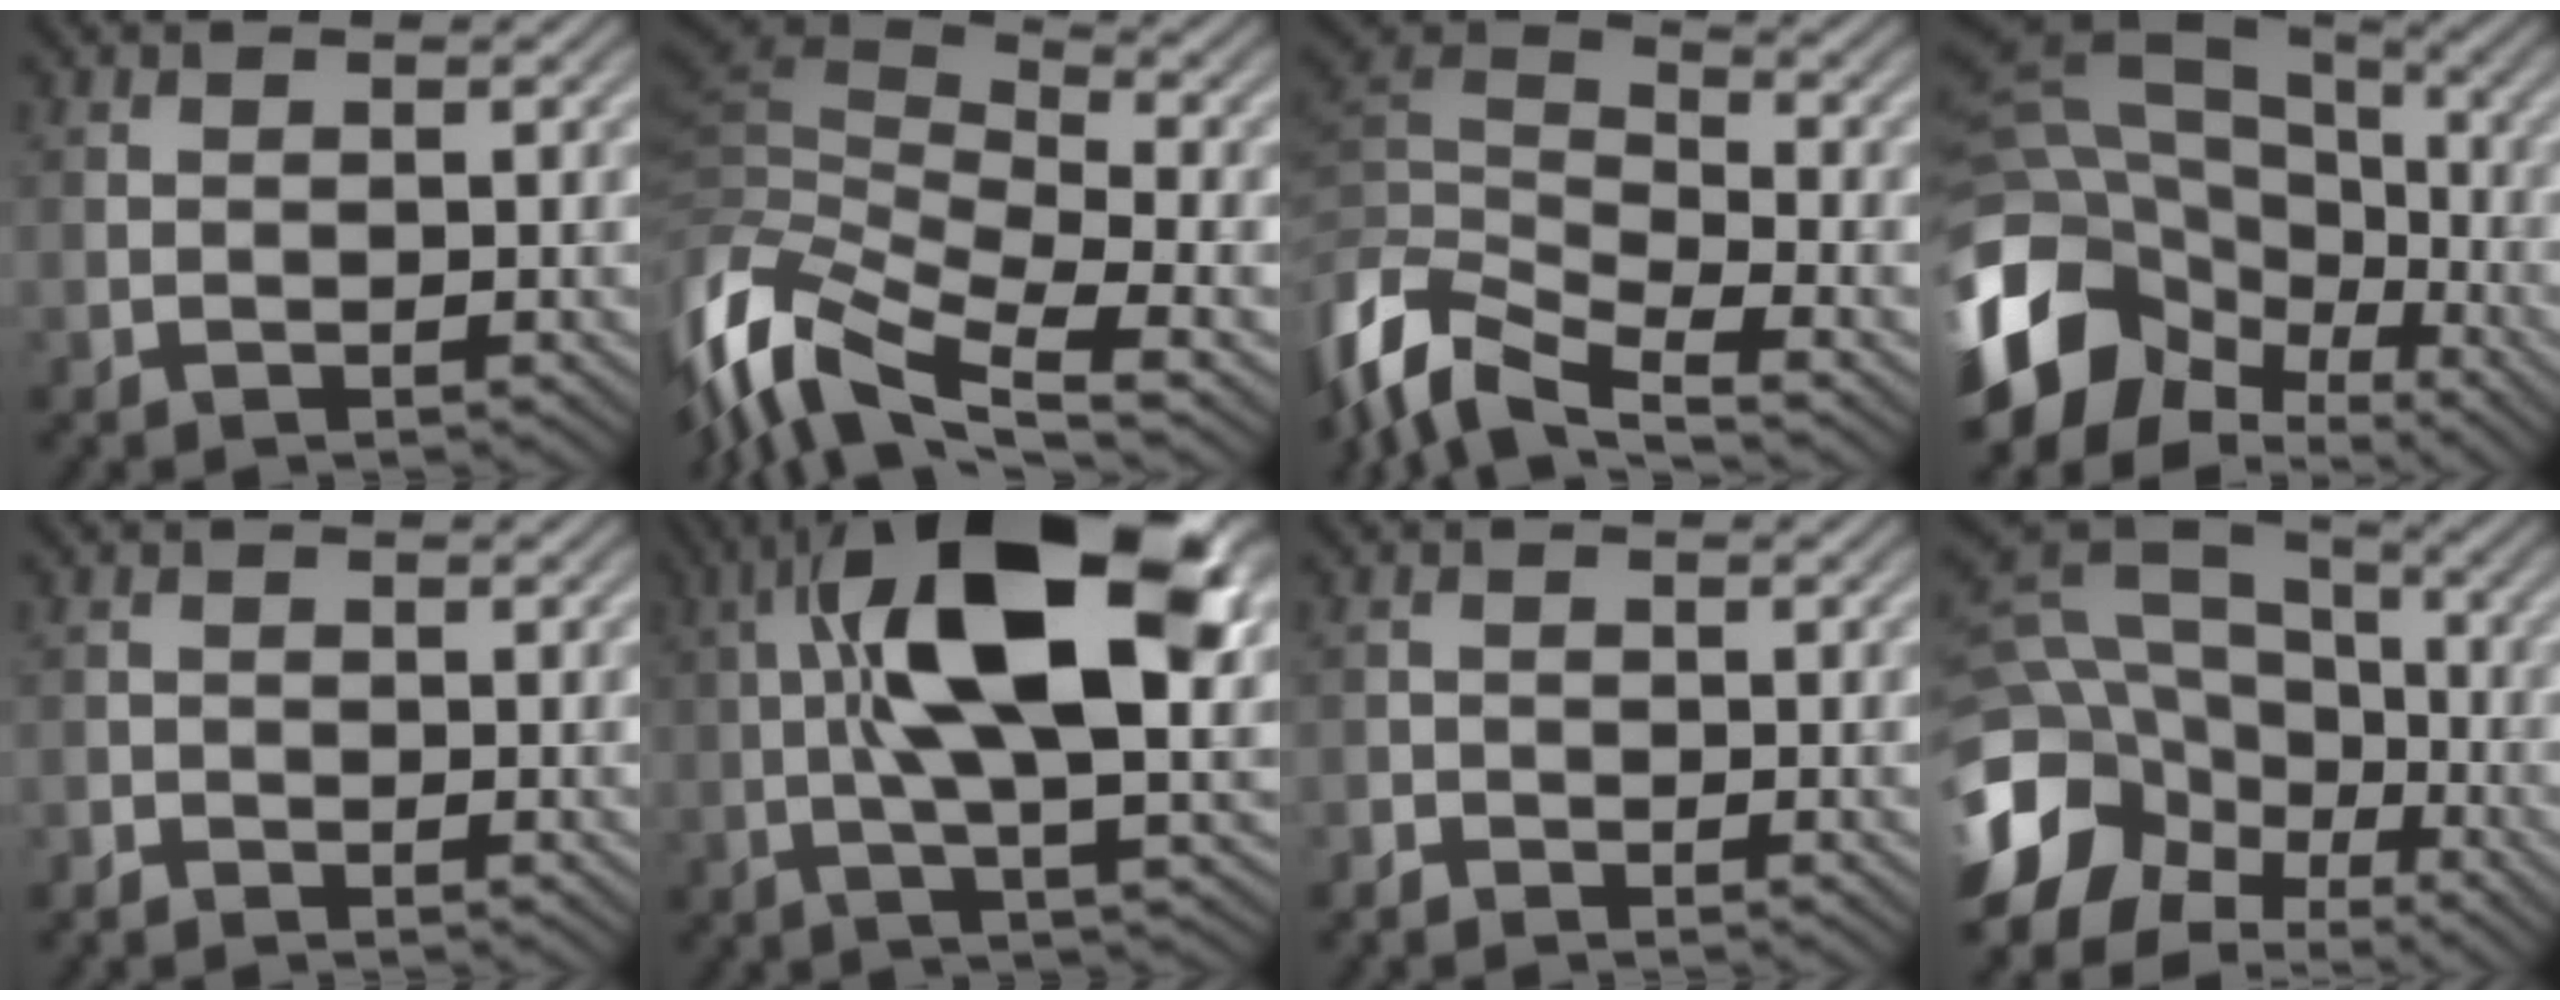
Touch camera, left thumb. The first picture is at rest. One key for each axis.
{"total": 14.2, "fx": -6.0, "fy": 6.5, "fz": 11.1, "tx": -0.287, "ty": -0.015, "tz": -0.108}
{"total": 9.9, "fx": -5.3, "fy": 4.1, "fz": 7.4, "tx": -0.164, "ty": -0.005, "tz": -0.117}
{"total": 16.3, "fx": -7.2, "fy": 11.1, "fz": 9.4, "tx": -0.252, "ty": -0.014, "tz": -0.131}
{"total": 1.3, "fx": -1.1, "fy": 0.6, "fz": 0.2, "tx": -0.003, "ty": -0.001, "tz": -0.026}
{"total": 16.4, "fx": 2.9, "fy": 5.6, "fz": 15.1, "tx": -0.276, "ty": 0.020, "tz": 0.036}
{"total": 1.7, "fx": -1.5, "fy": 0.8, "fz": 0.2, "tx": -0.004, "ty": -0.002, "tz": -0.036}
{"total": 18.7, "fx": -8.1, "fy": 14.3, "fz": 8.9, "tx": -0.229, "ty": -0.041, "tz": -0.135}